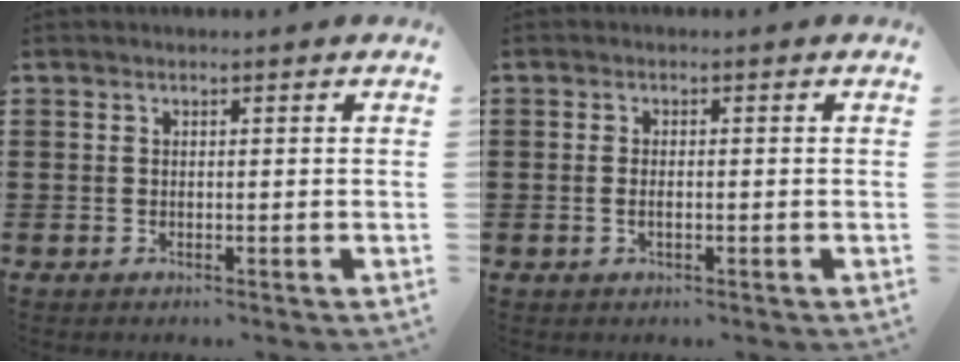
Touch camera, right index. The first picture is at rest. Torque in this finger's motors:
{"motor_torque": [0.05, 1.67, -0.03, 0.00]}